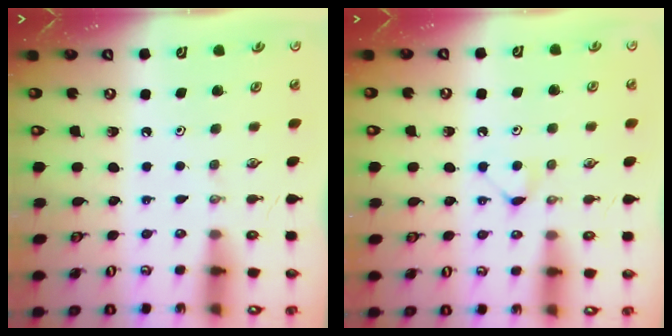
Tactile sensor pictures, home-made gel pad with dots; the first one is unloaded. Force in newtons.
{"total": 5.2, "press": 5.2, "slide": 0.4}